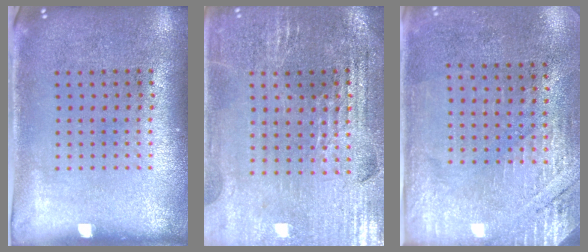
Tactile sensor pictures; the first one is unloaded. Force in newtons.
{"total": 2.9, "press": 2.8, "slide": 0.4}
{"total": 2.7, "press": 2.4, "slide": 1.2}